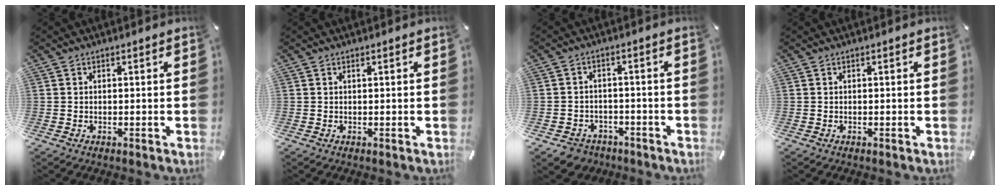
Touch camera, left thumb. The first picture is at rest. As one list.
[{"total": 0.0}, {"total": 4.8, "force": [-3.1, 3.5, 0.9], "torque": [-0.017, 0.018, -0.057]}, {"total": 0.0}]